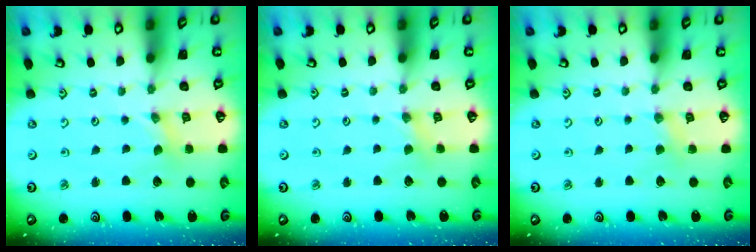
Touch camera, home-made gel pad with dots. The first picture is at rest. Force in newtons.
{"total": 2.1, "press": 2.0, "slide": 0.4}
{"total": 2.9, "press": 2.9, "slide": 0.5}